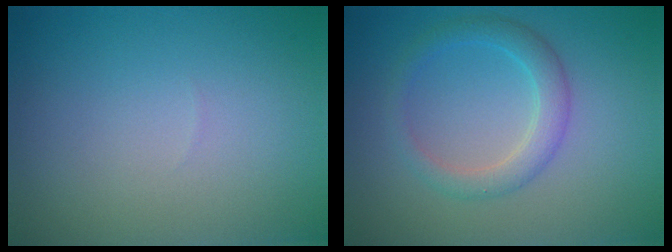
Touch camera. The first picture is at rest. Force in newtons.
{"total": 2.7, "press": 2.7, "slide": 0.1}